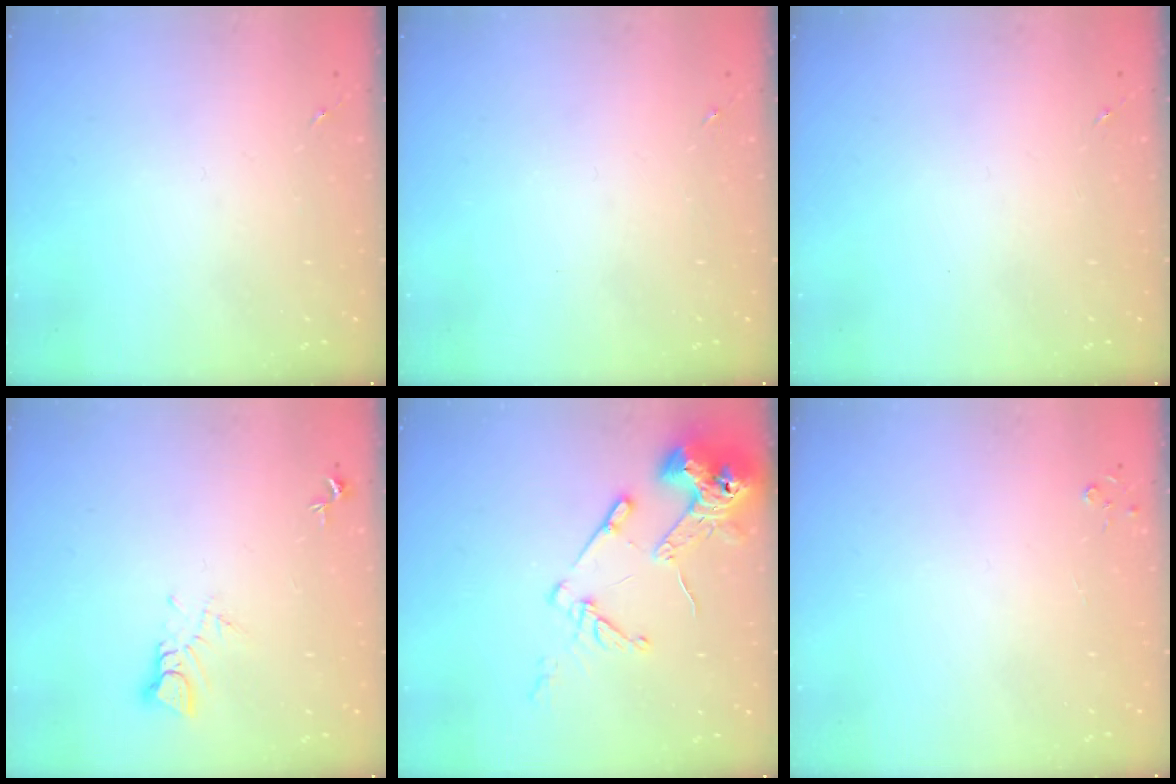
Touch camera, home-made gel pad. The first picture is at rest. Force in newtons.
{"total": 0.0}
{"total": 0.0}
{"total": 3.8, "press": 3.7, "slide": 0.2}
{"total": 14.1, "press": 13.9, "slide": 2.0}
{"total": 2.7, "press": 2.7, "slide": 0.3}